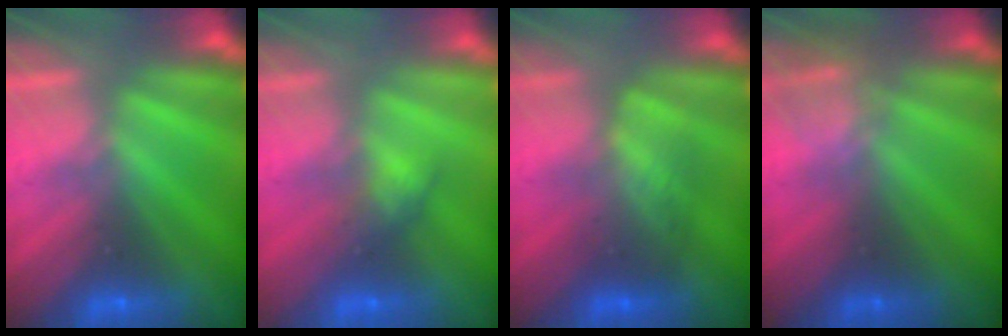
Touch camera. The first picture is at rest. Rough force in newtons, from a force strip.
{"total": 2.9}
{"total": 3.4}
{"total": 2.4}